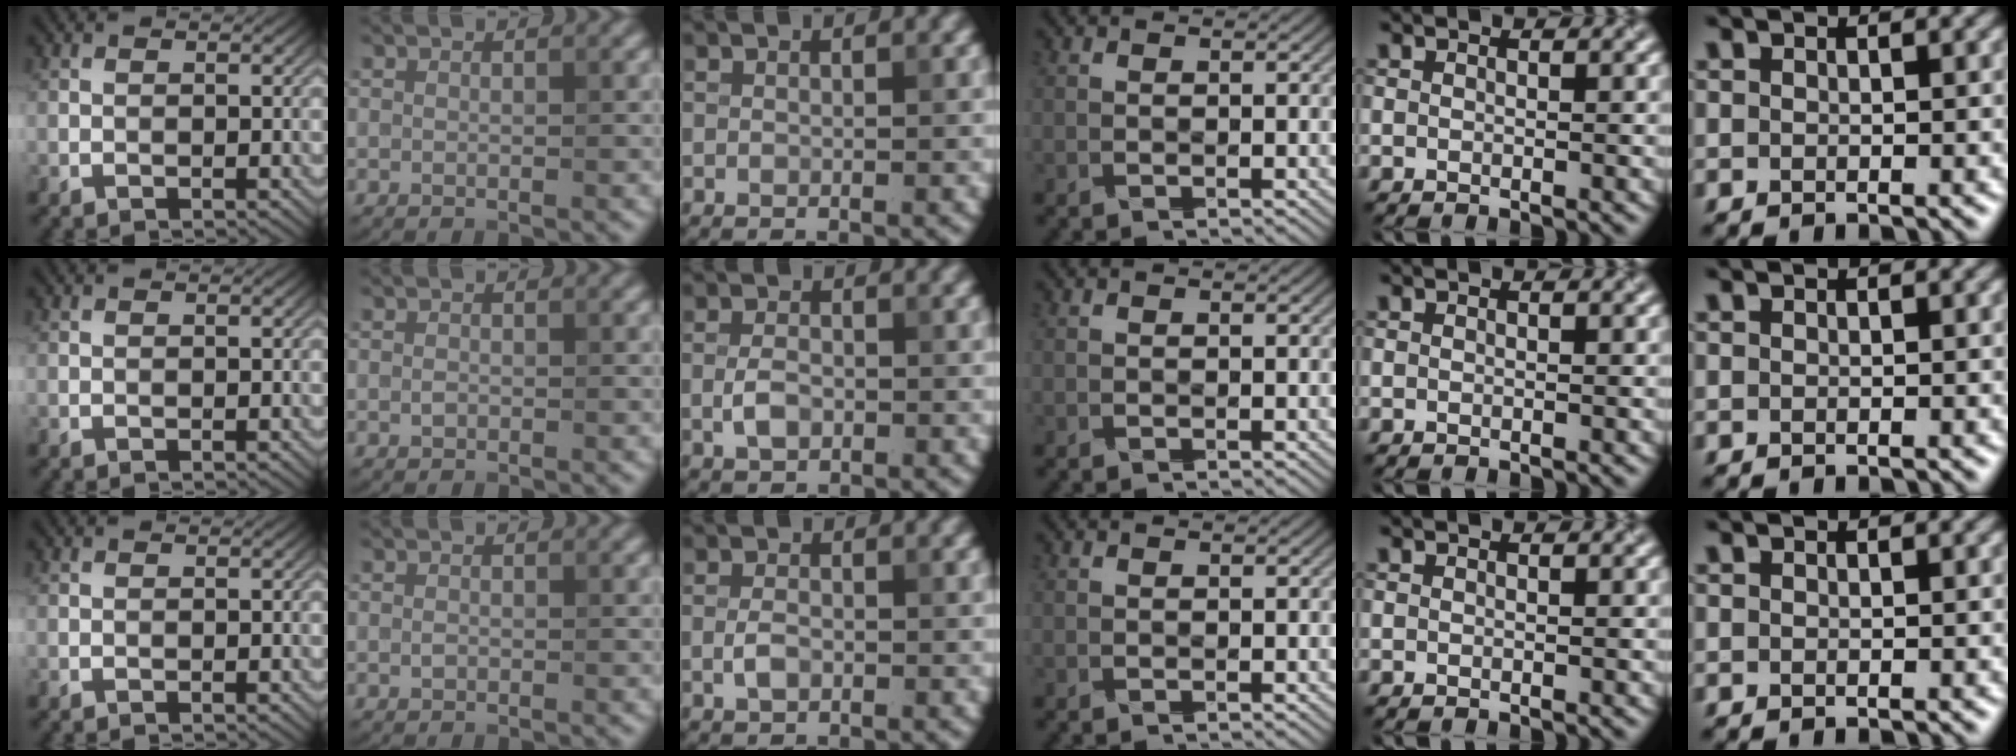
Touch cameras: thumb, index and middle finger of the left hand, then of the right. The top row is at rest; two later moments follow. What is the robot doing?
{"motion": "fold", "object": "receipt paper"}